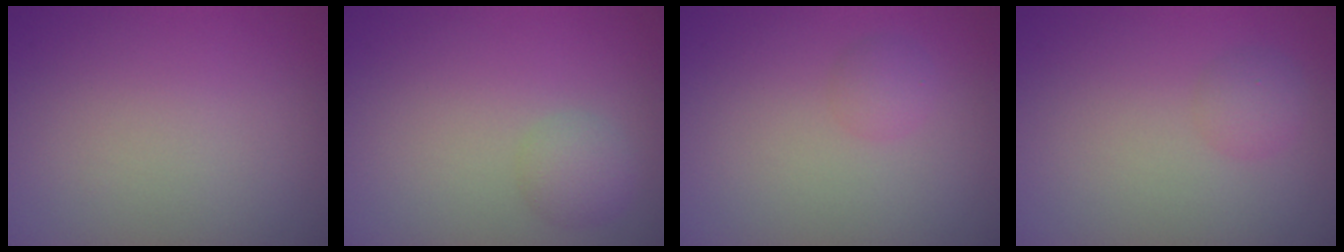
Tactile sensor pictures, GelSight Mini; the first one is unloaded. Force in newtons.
{"total": 1.9, "press": 1.8, "slide": 0.1}
{"total": 1.2, "press": 1.2, "slide": 0.1}
{"total": 1.5, "press": 1.5, "slide": 0.0}